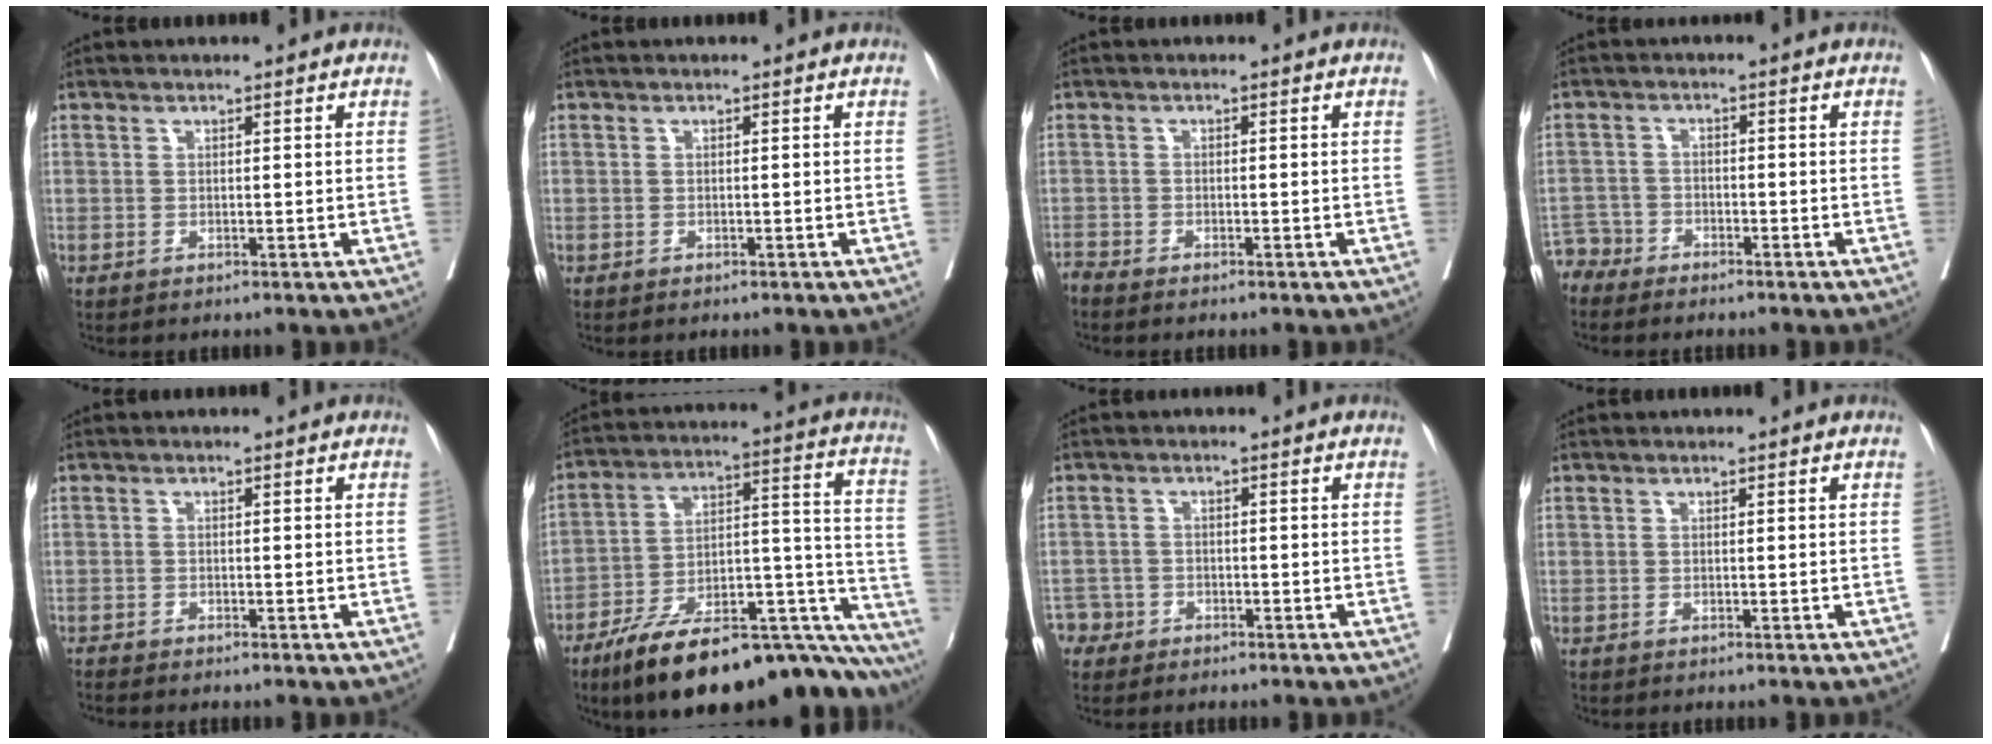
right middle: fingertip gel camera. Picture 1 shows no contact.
{"total": 0.5, "force": [-0.1, 0.5, 0.0], "torque": [-0.003, 0.006, -0.002]}
{"total": 1.9, "force": [-1.8, 0.2, 0.5], "torque": [-0.009, -0.004, -0.030]}
{"total": 3.4, "force": [-3.1, 1.2, -0.9], "torque": [0.014, -0.002, -0.061]}
{"total": 2.6, "force": [-2.4, -0.5, 0.7], "torque": [-0.013, -0.003, -0.040]}
{"total": 28.8, "force": [-21.6, 6.2, 18.0], "torque": [-0.179, 0.029, -0.315]}
{"total": 2.6, "force": [-1.8, 1.7, -0.6], "torque": [0.005, 0.010, -0.036]}
{"total": 0.0}